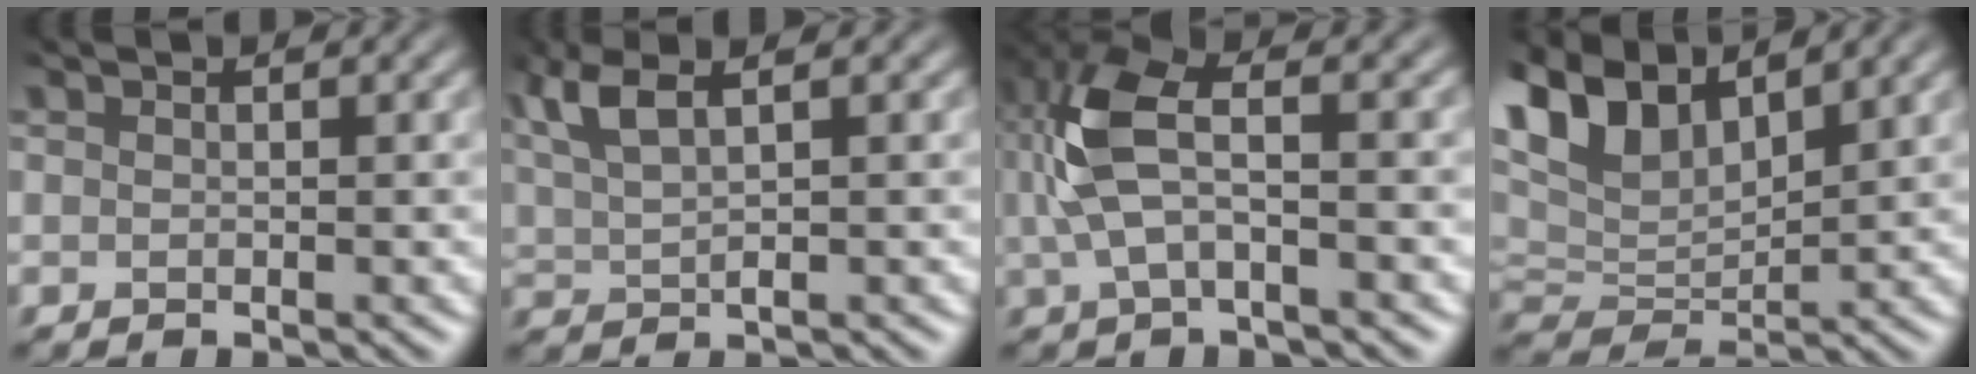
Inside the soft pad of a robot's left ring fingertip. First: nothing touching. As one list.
[{"total": 4.6, "force": [2.5, 1.3, 3.7], "torque": [-0.091, 0.019, 0.055]}, {"total": 6.0, "force": [0.4, 2.8, 5.3], "torque": [-0.128, 0.018, -0.004]}, {"total": 8.1, "force": [4.8, 3.7, 5.4], "torque": [-0.137, 0.016, 0.092]}]